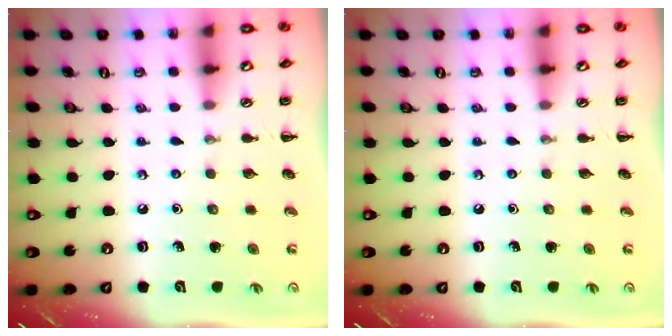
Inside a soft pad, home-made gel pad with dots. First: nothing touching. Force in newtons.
{"total": 0.0}